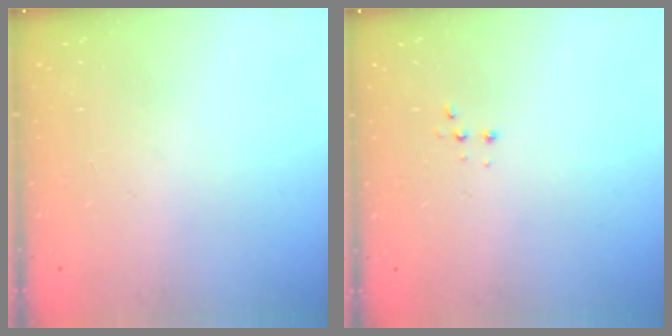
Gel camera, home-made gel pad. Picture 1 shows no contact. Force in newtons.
{"total": 2.7, "press": 2.7, "slide": 0.5}